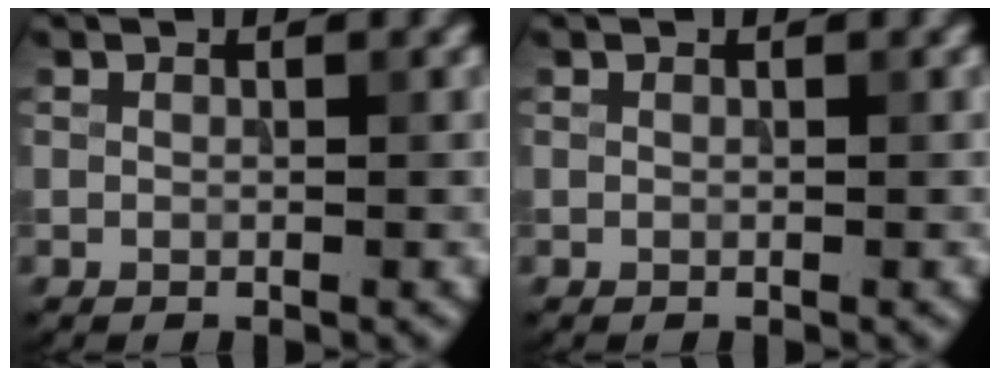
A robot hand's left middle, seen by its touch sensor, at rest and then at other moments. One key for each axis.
{"total": 0.0}